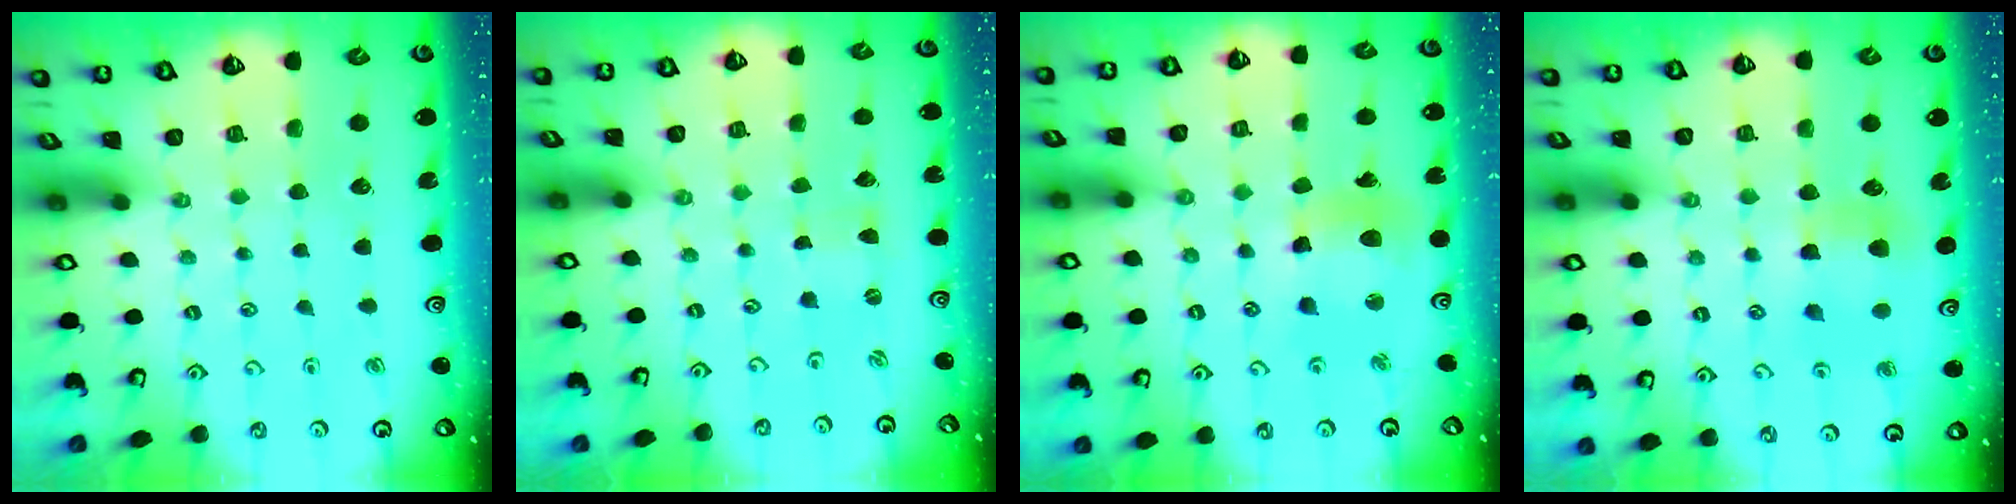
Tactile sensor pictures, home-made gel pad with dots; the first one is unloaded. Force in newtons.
{"total": 0.0}
{"total": 11.7, "press": 11.6, "slide": 1.4}
{"total": 7.1, "press": 7.1, "slide": 0.7}